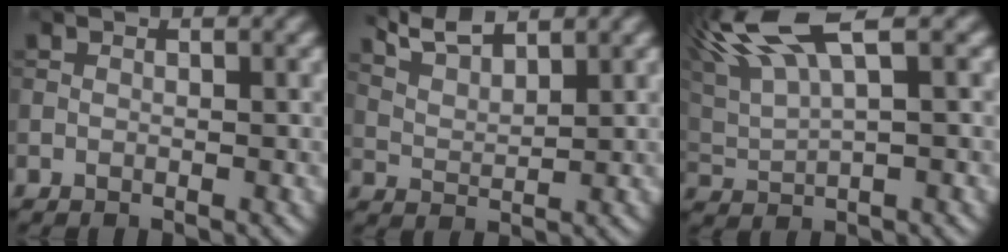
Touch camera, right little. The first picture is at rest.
{"total": 4.0, "force": [3.3, 0.8, 2.0], "torque": [-0.045, 0.005, 0.063]}
{"total": 7.7, "force": [4.1, 1.8, 6.3], "torque": [-0.131, 0.029, 0.074]}